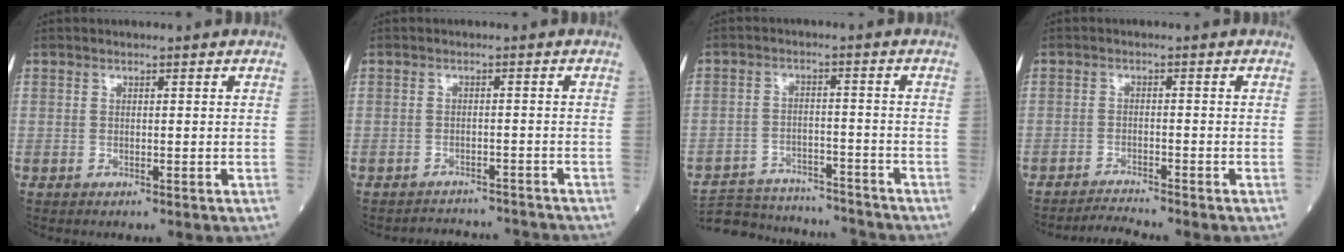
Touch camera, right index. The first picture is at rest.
{"total": 6.4, "force": [-6.4, 0.8, -0.1], "torque": [0.004, 0.012, -0.078]}
{"total": 14.6, "force": [-13.9, 3.2, 3.1], "torque": [-0.056, 0.012, -0.203]}
{"total": 3.1, "force": [-2.8, -1.3, -0.1], "torque": [-0.006, -0.019, -0.050]}